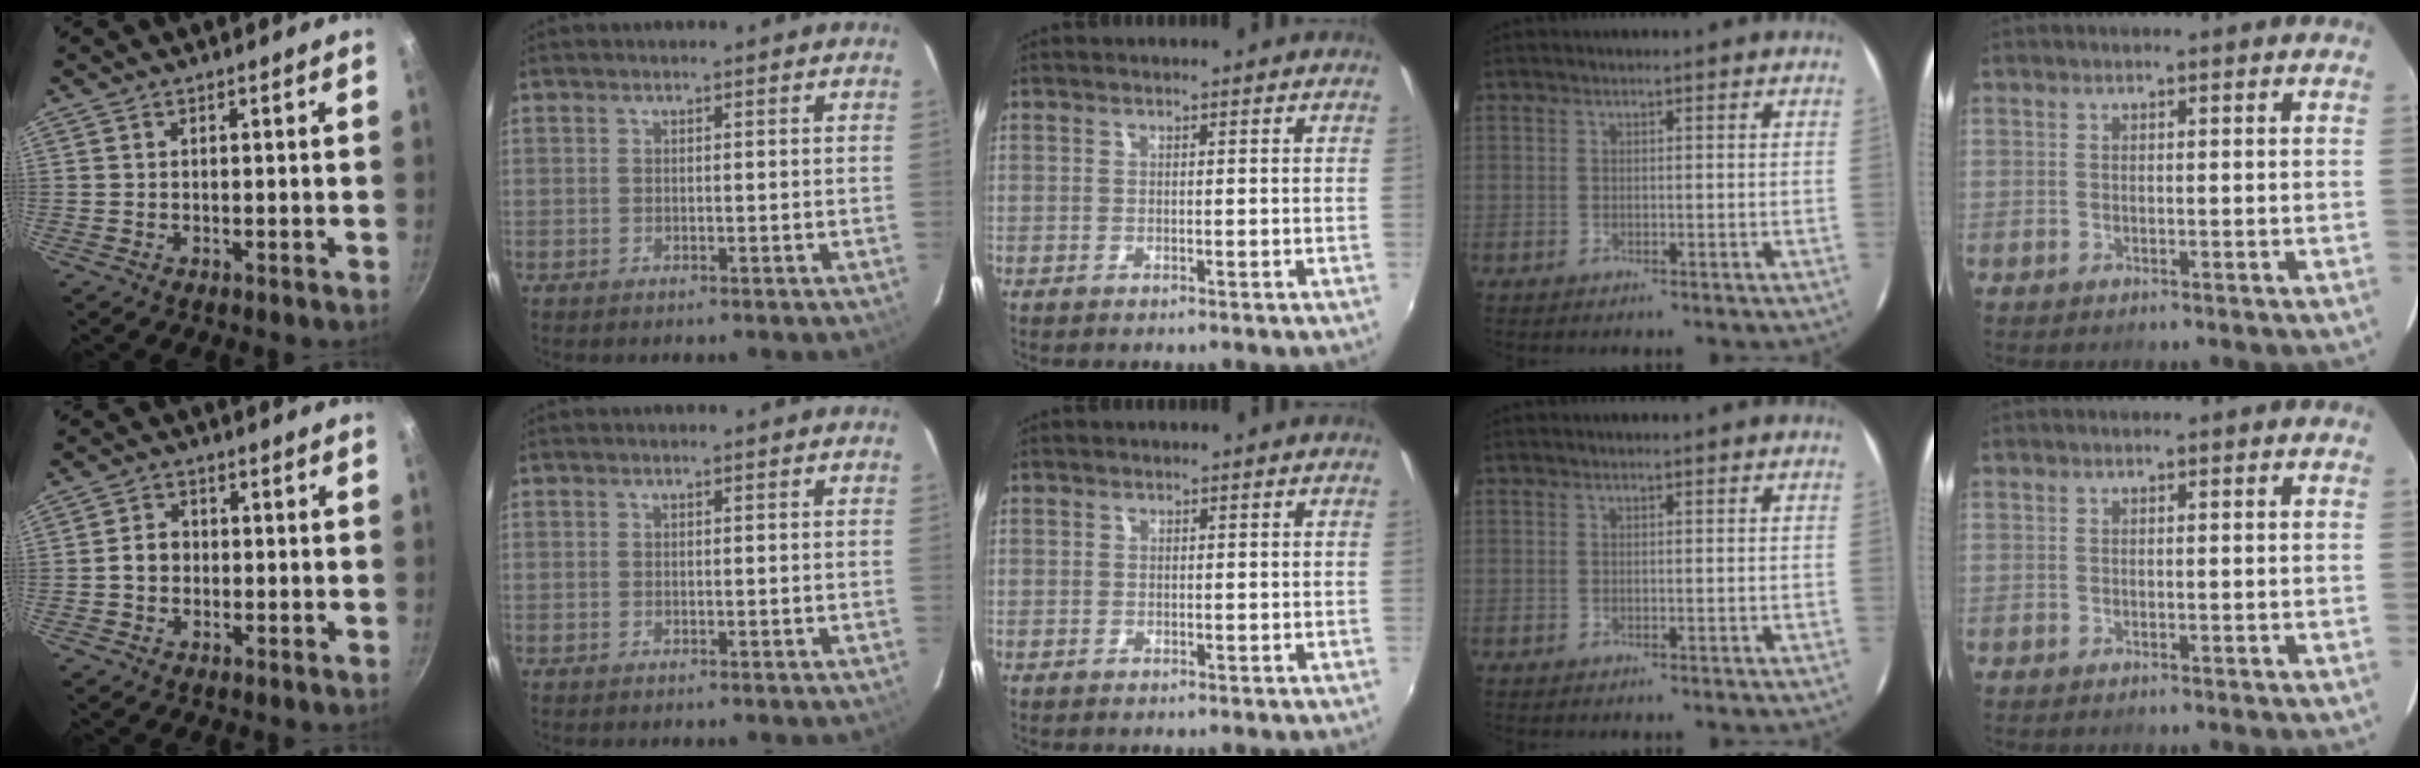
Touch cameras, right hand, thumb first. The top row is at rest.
{"thumb": {"total": 3.7, "force": [-0.5, 3.1, 2.0], "torque": [-0.018, 0.015, -0.012]}, "middle": {"total": 0.8, "force": [-0.2, 0.7, -0.1], "torque": [-0.001, 0.000, -0.003]}}